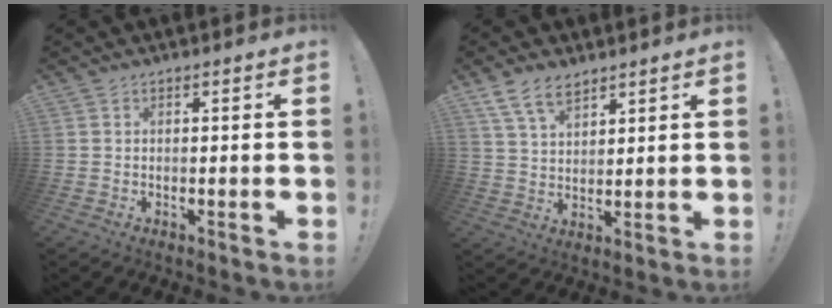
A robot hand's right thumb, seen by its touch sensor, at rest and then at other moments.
{"total": 8.7, "force": [6.0, 4.5, 4.4], "torque": [-0.081, -0.020, 0.116]}